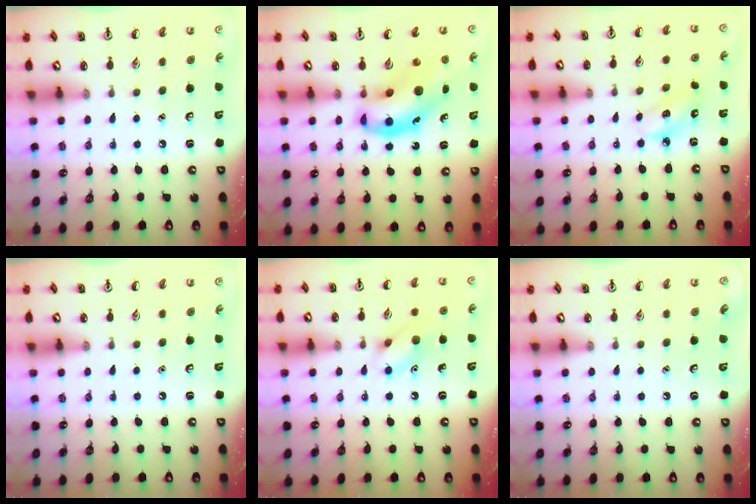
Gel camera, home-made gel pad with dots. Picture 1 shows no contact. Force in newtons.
{"total": 10.7, "press": 10.4, "slide": 2.8}
{"total": 3.3, "press": 3.2, "slide": 0.5}
{"total": 0.0}
{"total": 9.4, "press": 9.3, "slide": 0.5}
{"total": 0.0}